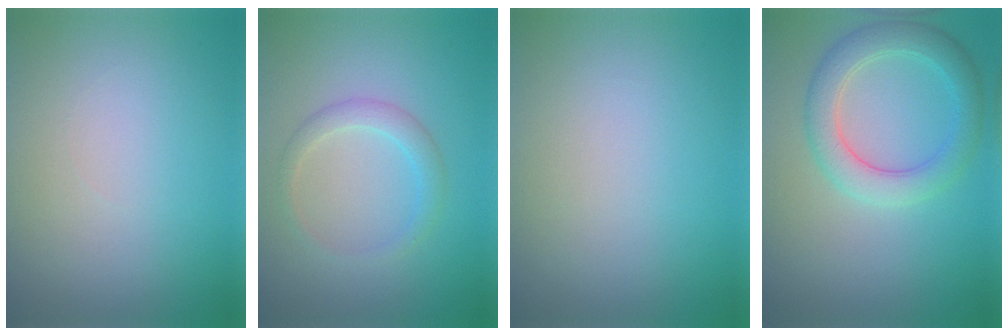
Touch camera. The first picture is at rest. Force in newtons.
{"total": 2.0, "press": 2.0, "slide": 0.1}
{"total": 0.0}
{"total": 4.2, "press": 4.2, "slide": 0.3}